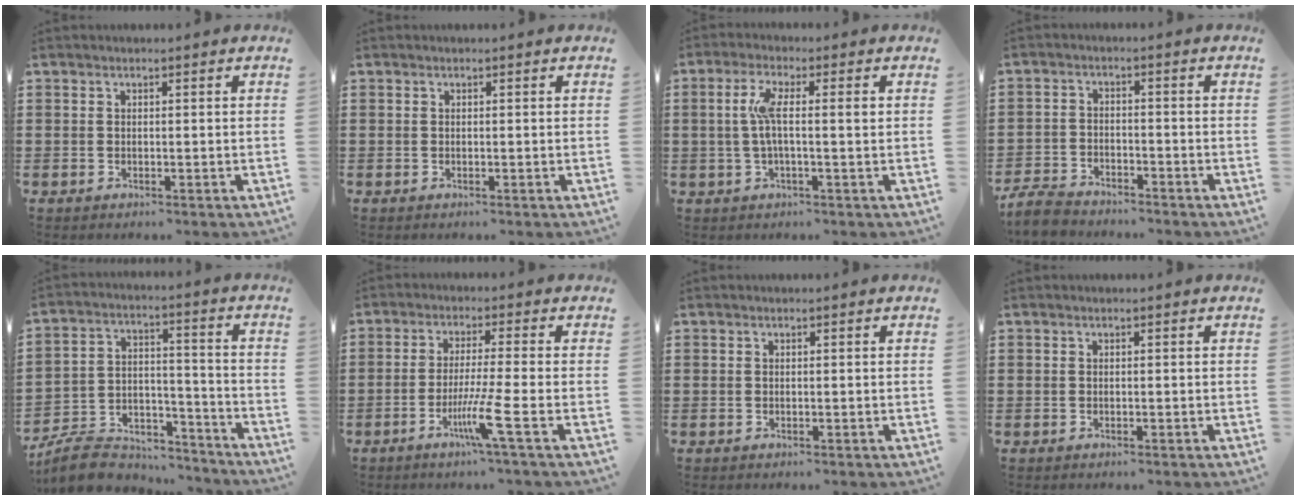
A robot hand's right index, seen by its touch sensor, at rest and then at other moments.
{"total": 0.0}
{"total": 5.3, "force": [0.4, 0.8, 5.2], "torque": [-0.097, 0.001, 0.003]}
{"total": 4.4, "force": [-4.2, 0.8, 0.9], "torque": [-0.037, -0.005, -0.092]}
{"total": 9.2, "force": [-8.4, 2.9, 2.4], "torque": [-0.051, 0.023, -0.163]}
{"total": 6.8, "force": [-2.9, -0.6, 6.2], "torque": [-0.121, -0.020, -0.056]}
{"total": 0.0}
{"total": 0.0}